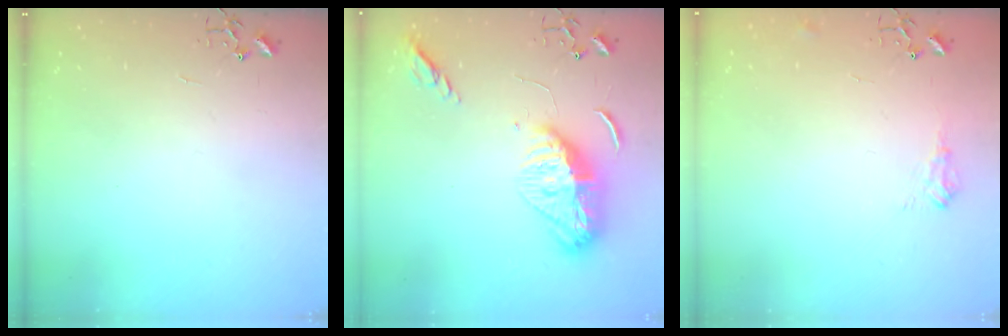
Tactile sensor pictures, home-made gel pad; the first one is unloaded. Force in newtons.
{"total": 15.6, "press": 15.5, "slide": 1.6}
{"total": 7.3, "press": 7.3, "slide": 1.0}